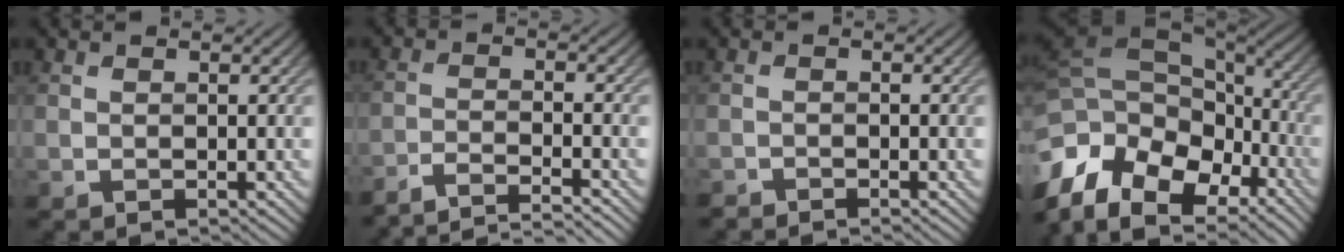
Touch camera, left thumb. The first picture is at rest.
{"total": 6.3, "force": [-5.7, 0.7, 2.5], "torque": [-0.048, 0.005, -0.109]}
{"total": 1.3, "force": [-1.3, 0.1, 0.1], "torque": [-0.002, -0.004, -0.029]}
{"total": 17.5, "force": [-8.9, 10.9, 10.5], "torque": [-0.271, -0.010, -0.126]}